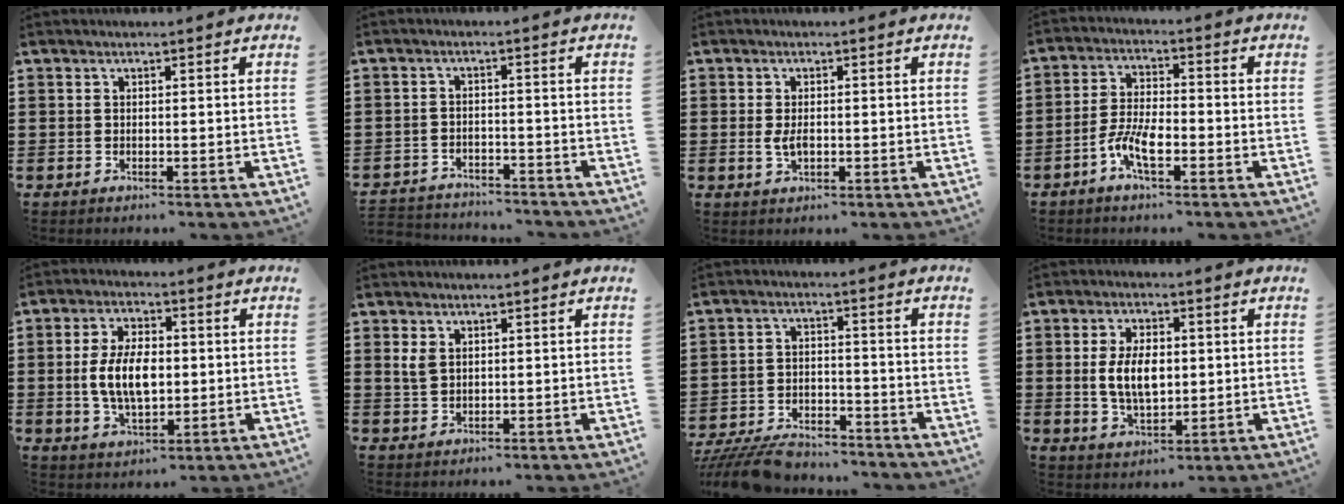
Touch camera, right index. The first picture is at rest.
{"total": 3.0, "force": [-3.0, 0.3, -0.2], "torque": [-0.005, -0.001, -0.064]}
{"total": 2.8, "force": [-0.2, 1.2, 2.5], "torque": [-0.057, -0.004, -0.005]}
{"total": 6.3, "force": [-2.9, 2.0, 5.2], "torque": [-0.126, -0.009, -0.061]}
{"total": 8.3, "force": [-0.1, 4.5, 6.9], "torque": [-0.143, 0.003, -0.007]}
{"total": 2.4, "force": [1.2, 1.4, 1.5], "torque": [-0.034, 0.006, 0.022]}
{"total": 6.9, "force": [-6.5, 1.3, 1.8], "torque": [-0.047, 0.006, -0.128]}
{"total": 7.0, "force": [0.4, 3.8, 5.9], "torque": [-0.122, 0.005, 0.002]}